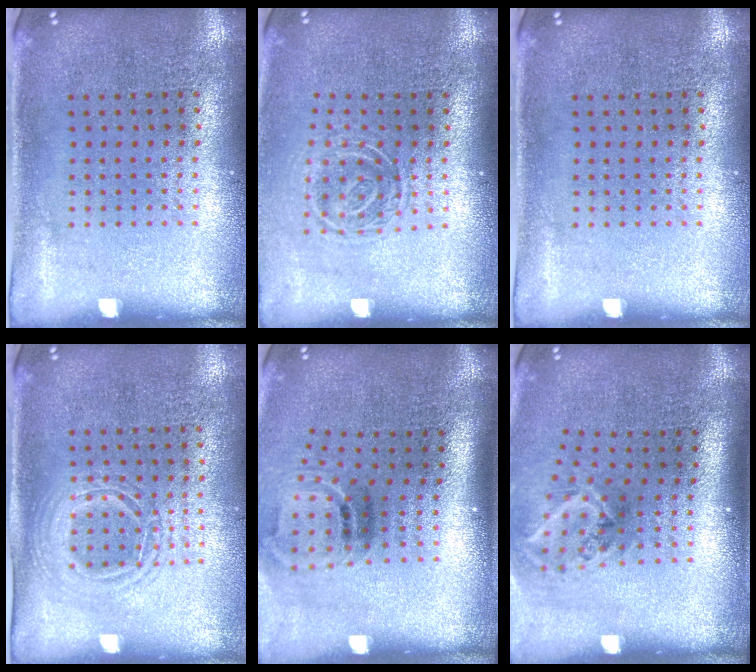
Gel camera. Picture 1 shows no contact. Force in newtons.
{"total": 1.7, "press": 1.2, "slide": 1.2}
{"total": 0.0}
{"total": 1.3, "press": 1.3, "slide": 0.4}
{"total": 2.0, "press": 1.2, "slide": 1.6}
{"total": 1.9, "press": 1.2, "slide": 1.5}